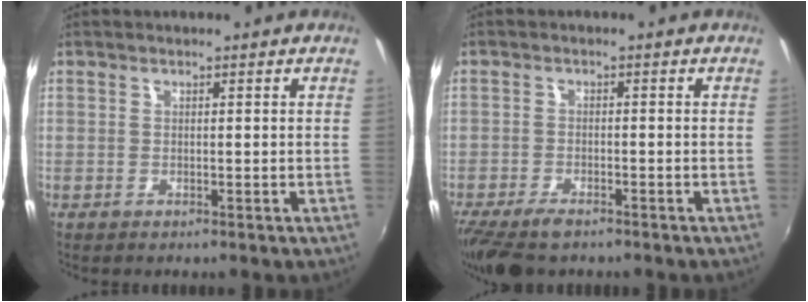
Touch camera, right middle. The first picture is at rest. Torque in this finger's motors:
{"motor_torque": [0.83, -0.67, 0.06, 0.08]}